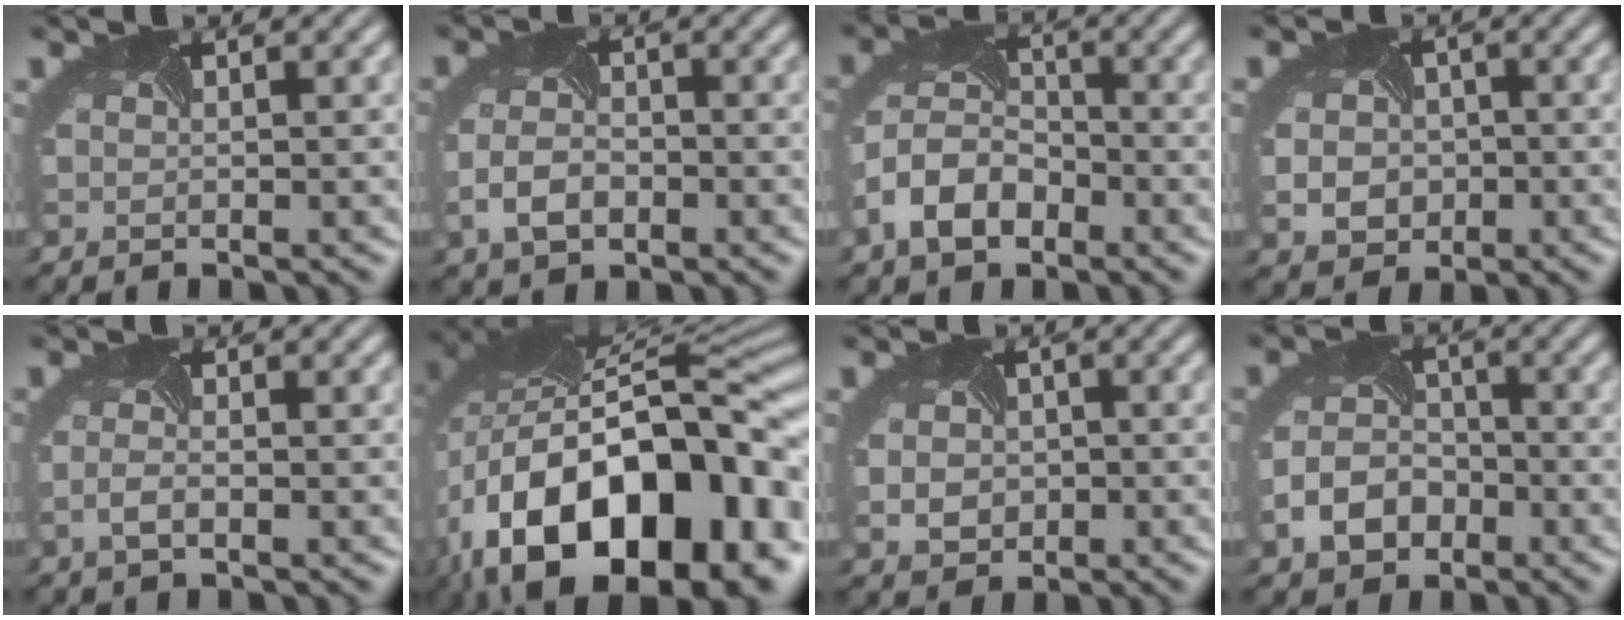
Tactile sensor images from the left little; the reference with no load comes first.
{"total": 2.9, "force": [-1.3, 2.0, 1.6], "torque": [-0.044, -0.002, -0.028]}
{"total": 5.0, "force": [-2.6, 3.5, 2.5], "torque": [-0.062, 0.006, -0.058]}
{"total": 4.1, "force": [-0.6, 3.7, 1.8], "torque": [-0.031, -0.003, -0.007]}
{"total": 1.0, "force": [-0.6, 0.4, 0.7], "torque": [-0.029, 0.001, -0.016]}
{"total": 19.9, "force": [-4.7, 12.2, 15.0], "torque": [-0.250, -0.012, -0.063]}
{"total": 3.4, "force": [-0.3, 3.0, 1.5], "torque": [-0.023, 0.000, -0.005]}
{"total": 3.9, "force": [-2.1, 3.0, 1.3], "torque": [-0.032, -0.002, -0.044]}